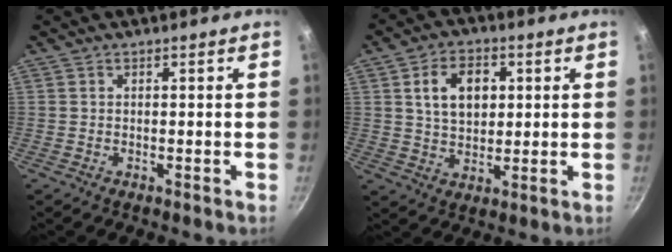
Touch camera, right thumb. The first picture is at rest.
{"total": 9.6, "force": [2.4, 6.5, 6.6], "torque": [-0.090, -0.001, 0.041]}